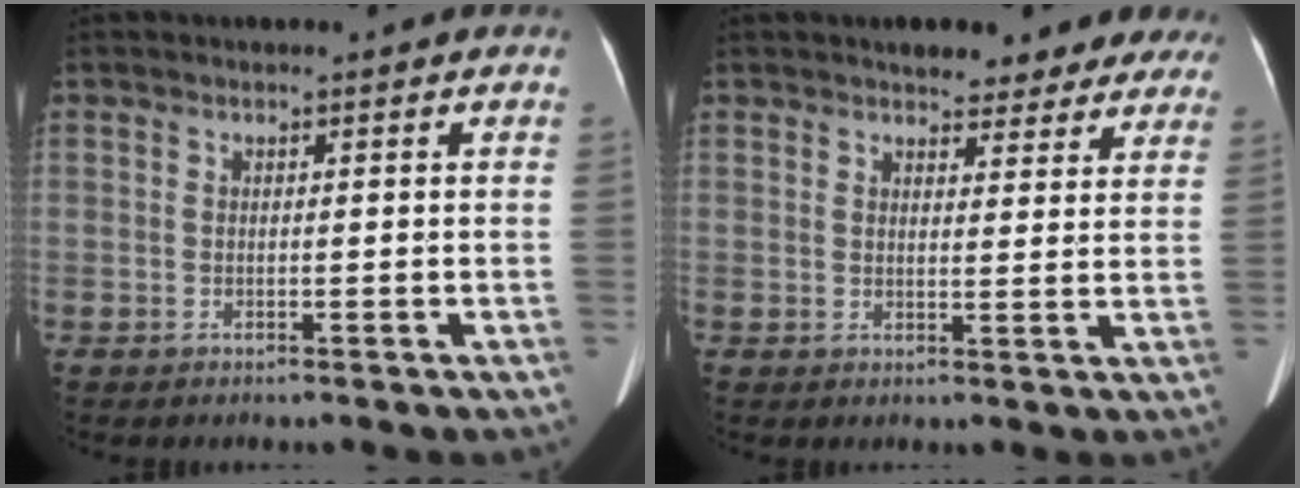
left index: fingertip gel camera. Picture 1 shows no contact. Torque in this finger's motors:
{"motor_torque": [0.71, -0.74, 0.08, 0.06]}